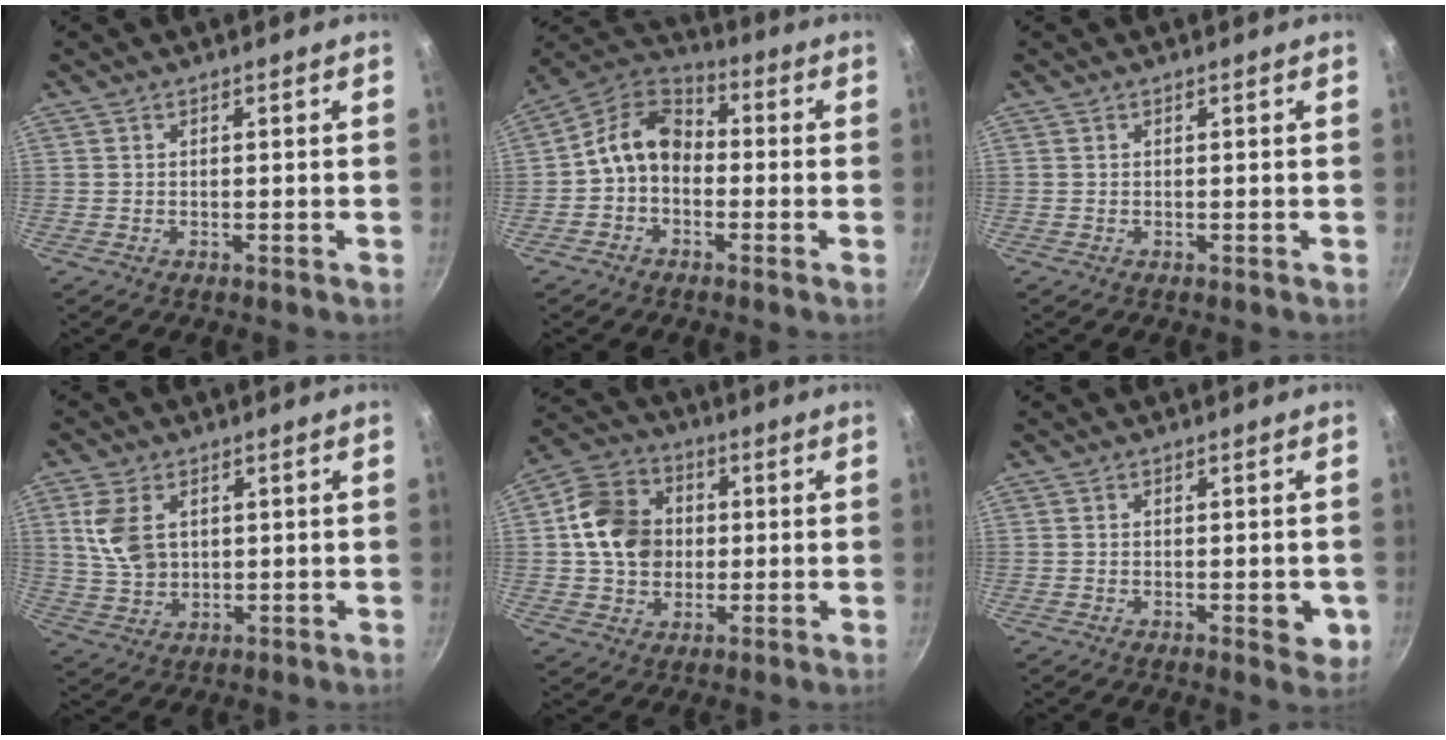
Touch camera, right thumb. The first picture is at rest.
{"total": 10.0, "force": [-1.1, 7.4, 6.5], "torque": [-0.087, 0.042, -0.042]}
{"total": 0.0}
{"total": 8.3, "force": [2.2, 5.6, 5.7], "torque": [-0.103, -0.010, 0.050]}
{"total": 12.8, "force": [1.0, 10.6, 7.2], "torque": [-0.103, 0.015, 0.008]}
{"total": 4.2, "force": [-0.8, 1.9, 3.7], "torque": [-0.037, -0.006, -0.012]}